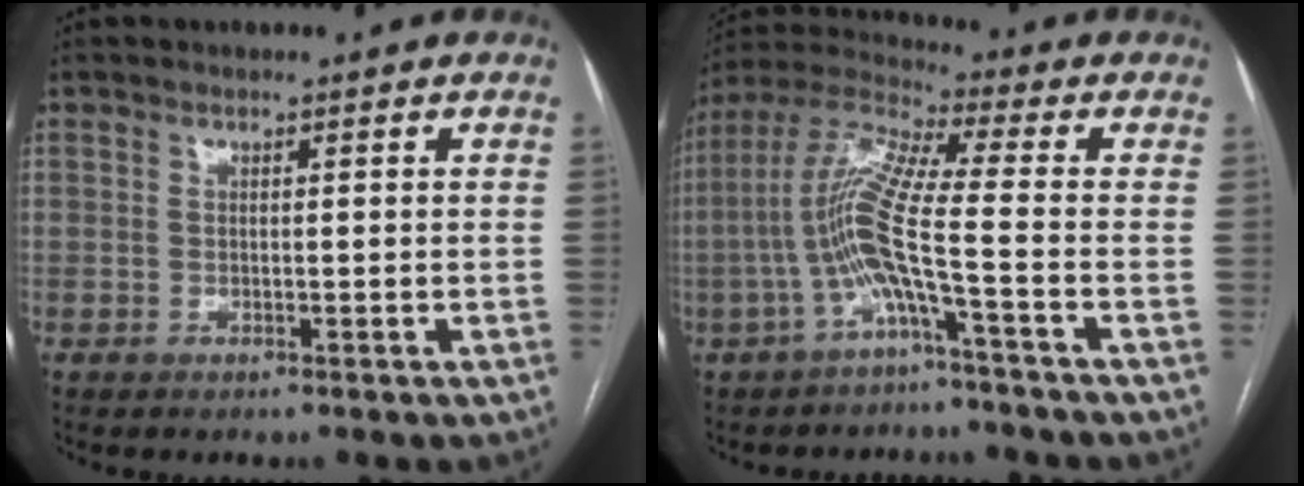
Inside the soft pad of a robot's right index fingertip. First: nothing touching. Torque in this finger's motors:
{"motor_torque": [1.63, -0.50, 0.47, 0.13]}